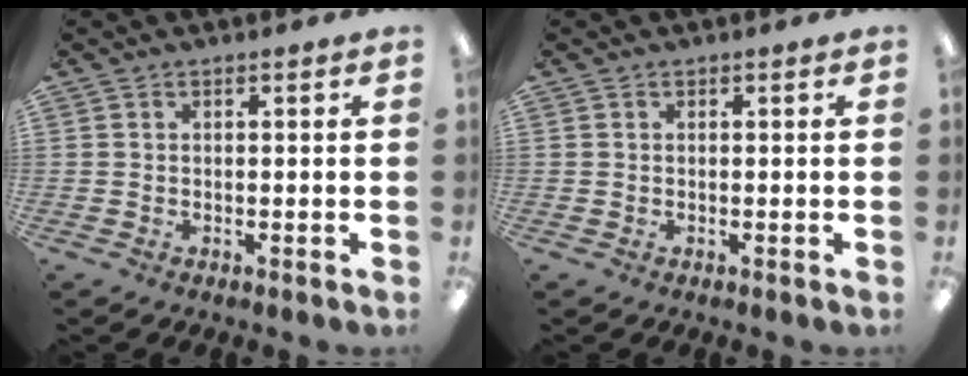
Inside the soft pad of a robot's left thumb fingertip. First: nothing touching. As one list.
[{"total": 0.0}]